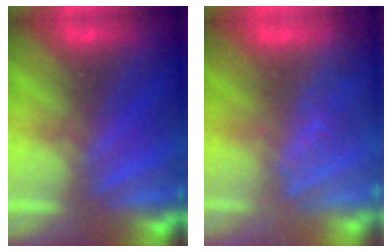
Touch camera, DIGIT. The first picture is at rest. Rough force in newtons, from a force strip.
{"total": 2.9}